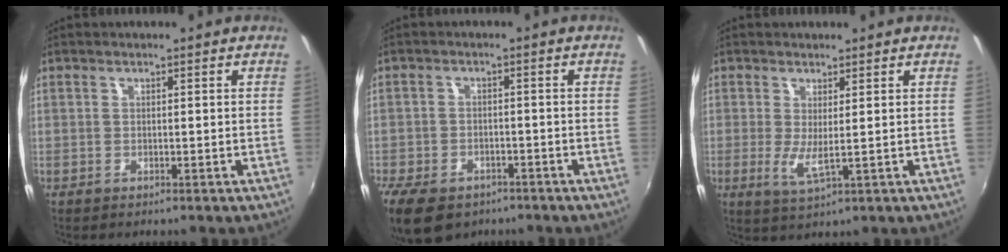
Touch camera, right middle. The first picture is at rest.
{"total": 10.9, "force": [-7.5, 5.9, 5.2], "torque": [-0.136, -0.027, -0.125]}
{"total": 3.7, "force": [0.2, 0.3, 3.6], "torque": [-0.072, -0.013, 0.002]}